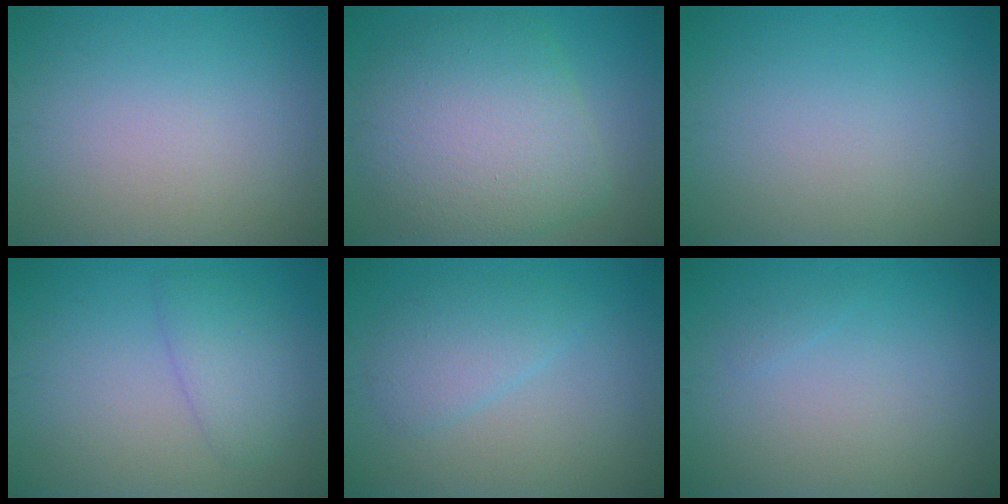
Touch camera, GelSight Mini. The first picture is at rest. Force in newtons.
{"total": 8.9, "press": 8.9, "slide": 0.8}
{"total": 0.0}
{"total": 2.7, "press": 2.7, "slide": 0.3}
{"total": 2.9, "press": 2.9, "slide": 0.2}
{"total": 0.5, "press": 0.5, "slide": 0.1}